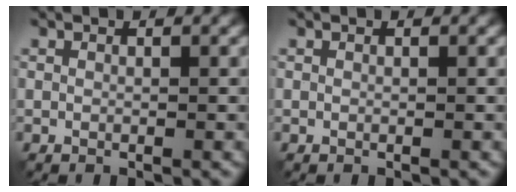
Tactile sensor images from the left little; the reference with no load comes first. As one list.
[{"total": 0.0}]